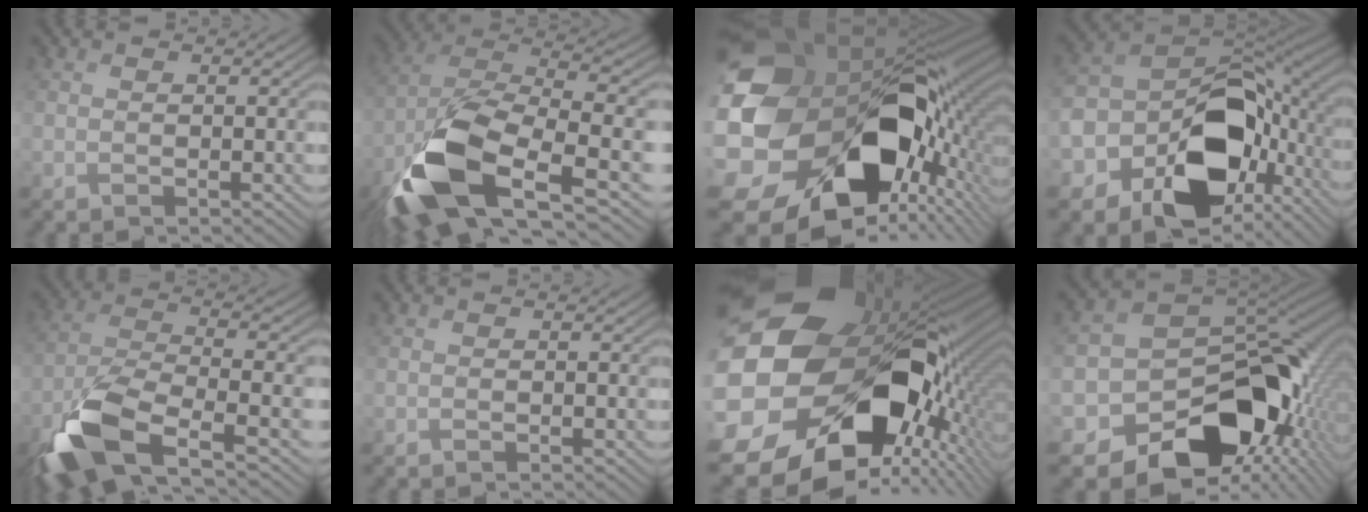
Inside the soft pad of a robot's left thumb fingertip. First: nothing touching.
{"total": 15.5, "force": [-6.5, 6.6, 12.4], "torque": [-0.275, -0.038, -0.117]}
{"total": 22.6, "force": [-2.5, 17.6, 13.9], "torque": [-0.337, -0.078, -0.011]}
{"total": 17.6, "force": [-6.2, 12.4, 10.8], "torque": [-0.216, -0.043, -0.102]}
{"total": 11.5, "force": [-6.2, 4.1, 8.8], "torque": [-0.187, -0.030, -0.131]}
{"total": 0.0}
{"total": 24.2, "force": [0.7, 19.6, 14.1], "torque": [-0.317, -0.044, 0.019]}
{"total": 15.3, "force": [-6.9, 11.2, 7.8], "torque": [-0.135, -0.044, -0.107]}